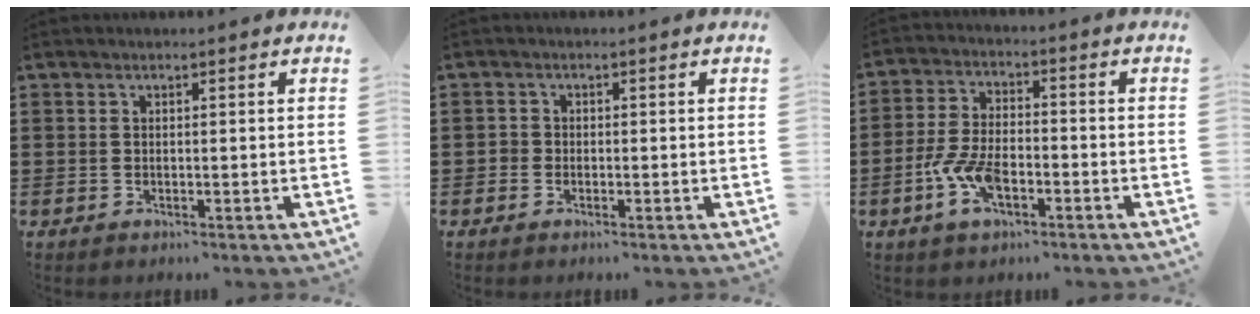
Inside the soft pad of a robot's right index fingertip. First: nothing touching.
{"total": 1.1, "force": [-0.5, 0.9, 0.3], "torque": [-0.008, 0.004, -0.011]}
{"total": 7.0, "force": [-2.8, 3.5, 5.3], "torque": [-0.130, 0.001, -0.059]}